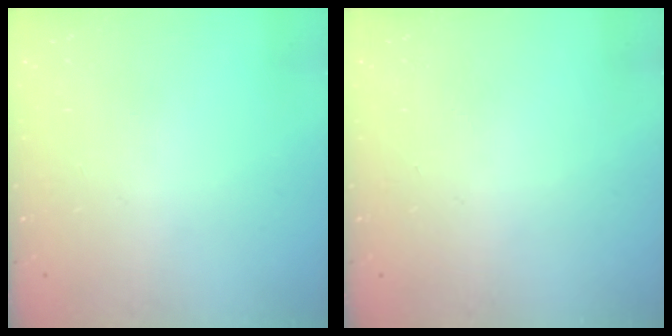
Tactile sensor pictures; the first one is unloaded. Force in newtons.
{"total": 0.0}